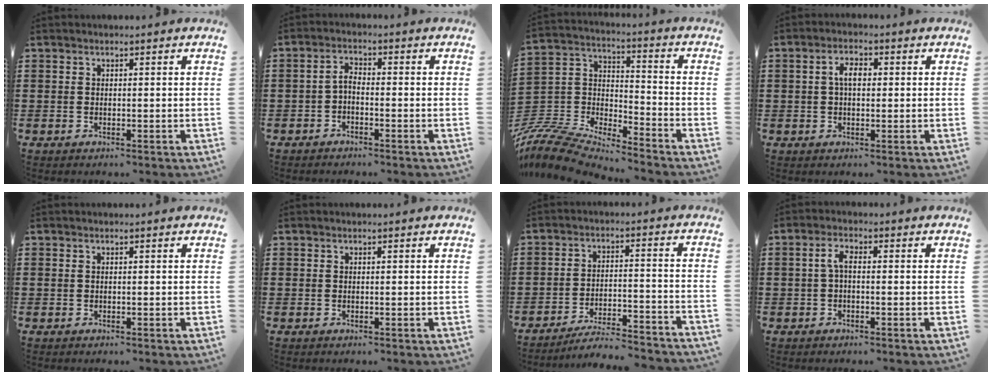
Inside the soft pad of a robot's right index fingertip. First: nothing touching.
{"total": 1.9, "force": [-1.4, 0.6, 1.2], "torque": [-0.033, 0.005, -0.032]}
{"total": 8.6, "force": [-8.2, 1.5, 2.0], "torque": [-0.070, -0.006, -0.172]}
{"total": 3.2, "force": [0.3, 1.6, 2.8], "torque": [-0.056, 0.010, 0.003]}
{"total": 0.0}
{"total": 0.0}
{"total": 5.8, "force": [-5.5, 0.1, 1.9], "torque": [-0.038, -0.005, -0.109]}
{"total": 2.6, "force": [-0.2, 1.0, 2.4], "torque": [-0.062, 0.000, -0.011]}